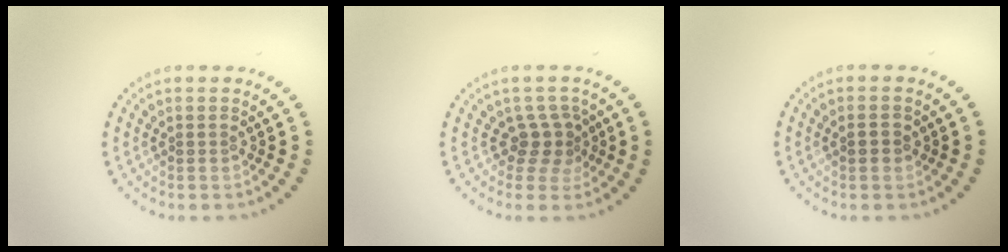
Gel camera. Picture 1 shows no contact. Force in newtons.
{"total": 2.3, "press": 1.6, "slide": 1.6}
{"total": 0.9, "press": 0.9, "slide": 0.1}